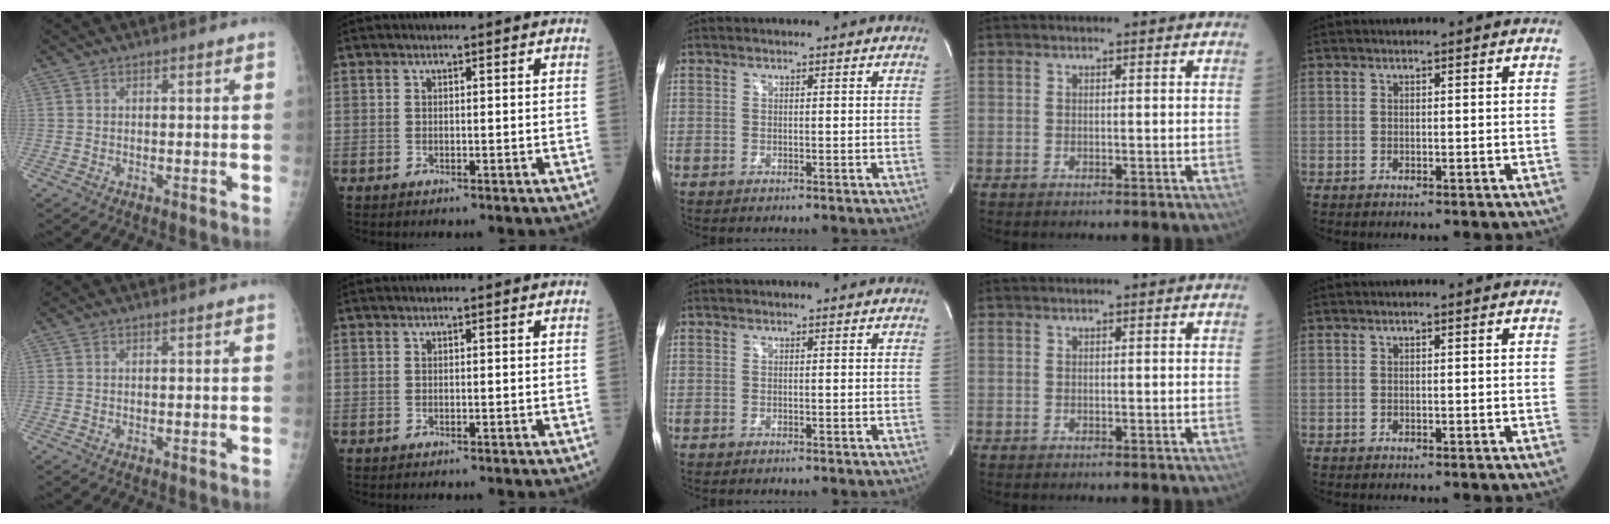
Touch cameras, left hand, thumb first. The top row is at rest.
{}